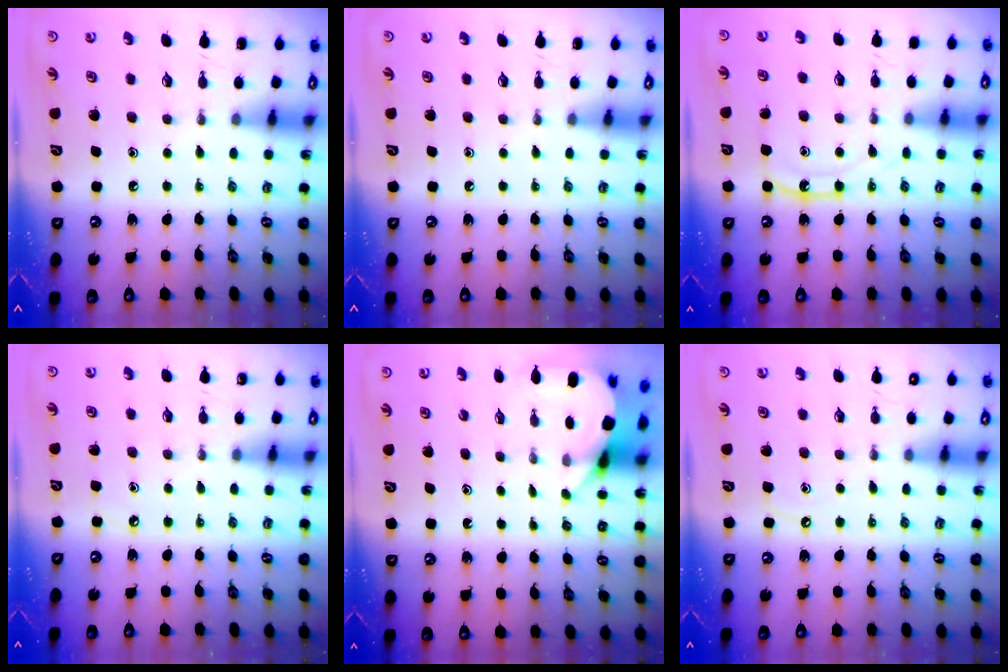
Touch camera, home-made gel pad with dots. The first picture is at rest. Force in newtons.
{"total": 0.0}
{"total": 10.5, "press": 10.4, "slide": 0.9}
{"total": 2.4, "press": 2.4, "slide": 0.3}
{"total": 3.7, "press": 3.7, "slide": 0.2}
{"total": 3.8, "press": 3.8, "slide": 0.5}